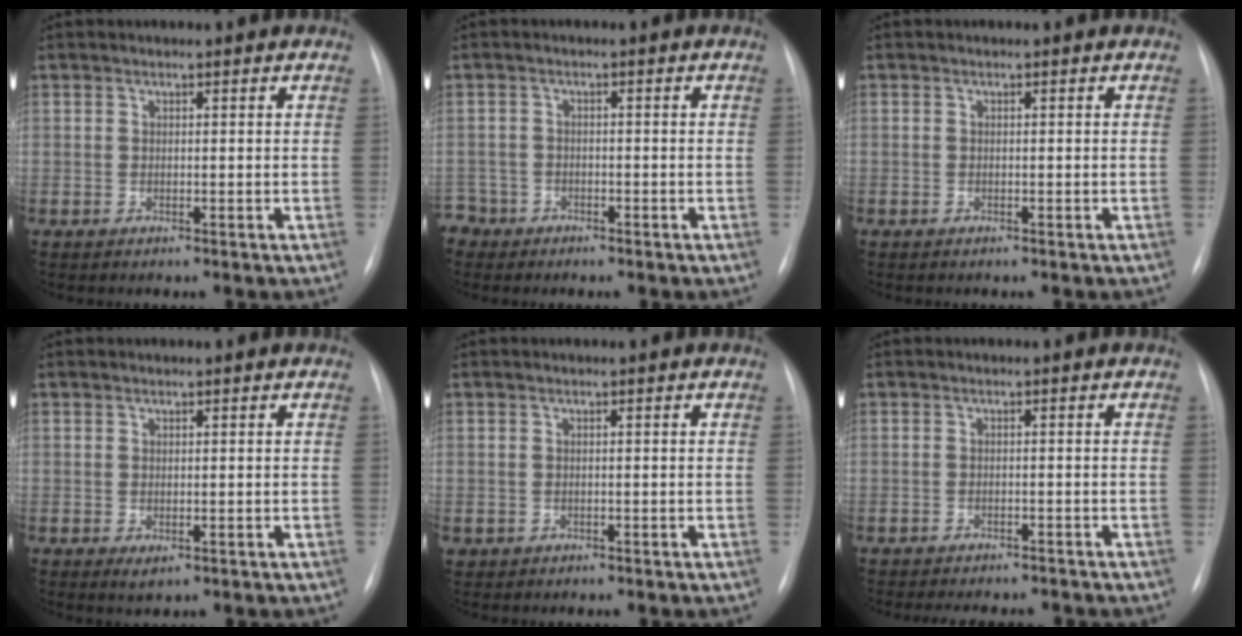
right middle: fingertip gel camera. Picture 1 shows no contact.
{"total": 3.7, "force": [-2.6, 2.4, -0.7], "torque": [0.014, 0.006, -0.054]}
{"total": 0.0}
{"total": 1.3, "force": [-0.3, 0.8, 1.1], "torque": [-0.016, -0.005, 0.004]}
{"total": 0.9, "force": [-0.2, 0.9, 0.2], "torque": [-0.002, 0.005, 0.003]}
{"total": 7.3, "force": [-6.5, 2.2, 2.4], "torque": [-0.026, 0.001, -0.078]}